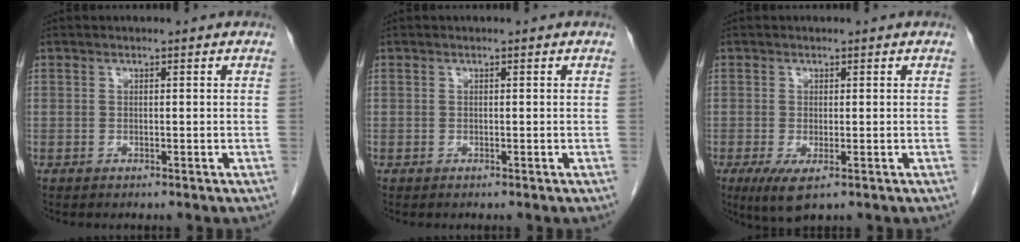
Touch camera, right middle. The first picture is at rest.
{"total": 0.0}
{"total": 4.2, "force": [-1.9, 1.2, 3.5], "torque": [-0.066, -0.013, -0.025]}